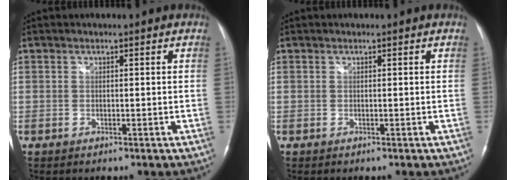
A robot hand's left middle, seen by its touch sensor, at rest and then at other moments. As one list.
[{"total": 0.0}]